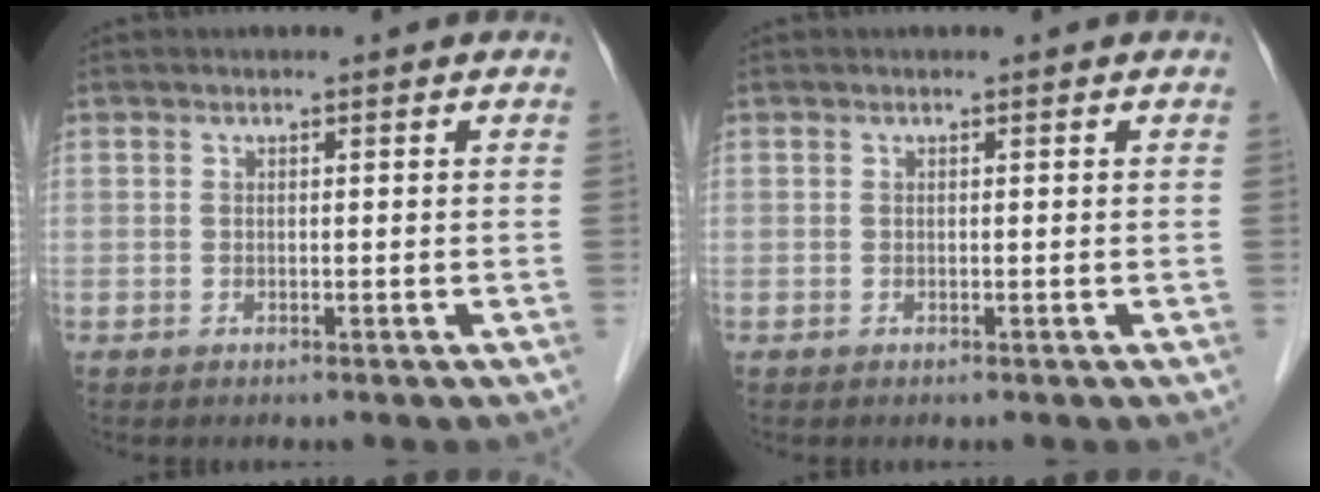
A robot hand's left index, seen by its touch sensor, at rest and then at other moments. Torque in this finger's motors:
{"motor_torque": [-0.02, 0.03, 0.00, 0.00]}